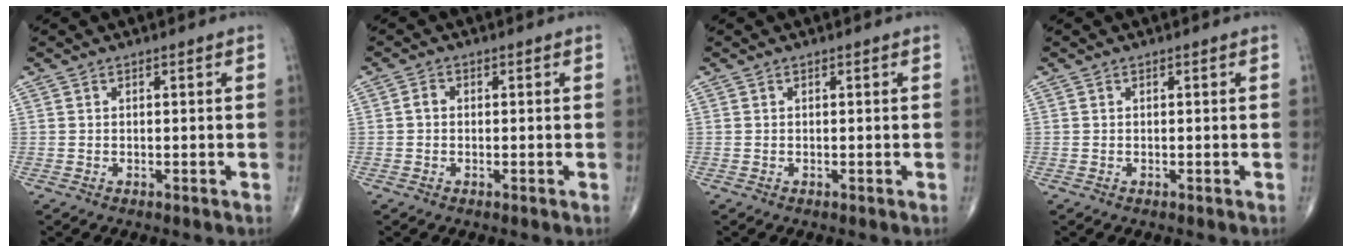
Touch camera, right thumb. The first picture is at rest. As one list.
[{"total": 1.4, "force": [-0.1, 1.1, 0.8], "torque": [-0.009, 0.004, -0.006]}, {"total": 0.0}, {"total": 0.0}]